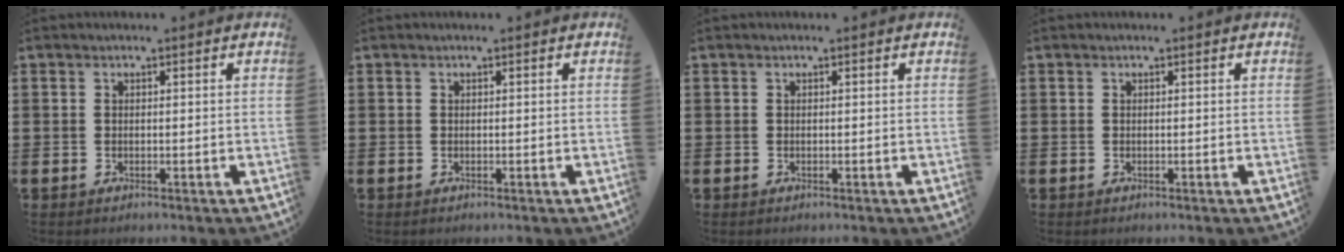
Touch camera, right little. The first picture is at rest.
{"total": 0.0}
{"total": 0.0}
{"total": 0.0}